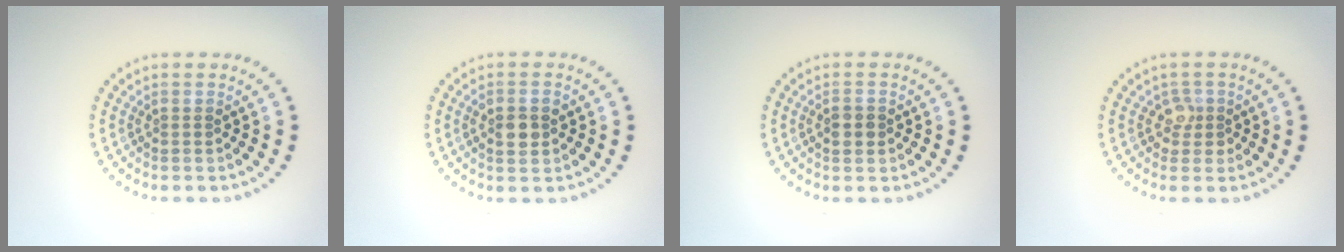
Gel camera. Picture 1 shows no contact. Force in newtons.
{"total": 2.6, "press": 2.5, "slide": 0.3}
{"total": 1.6, "press": 1.5, "slide": 0.4}
{"total": 1.7, "press": 1.4, "slide": 0.9}